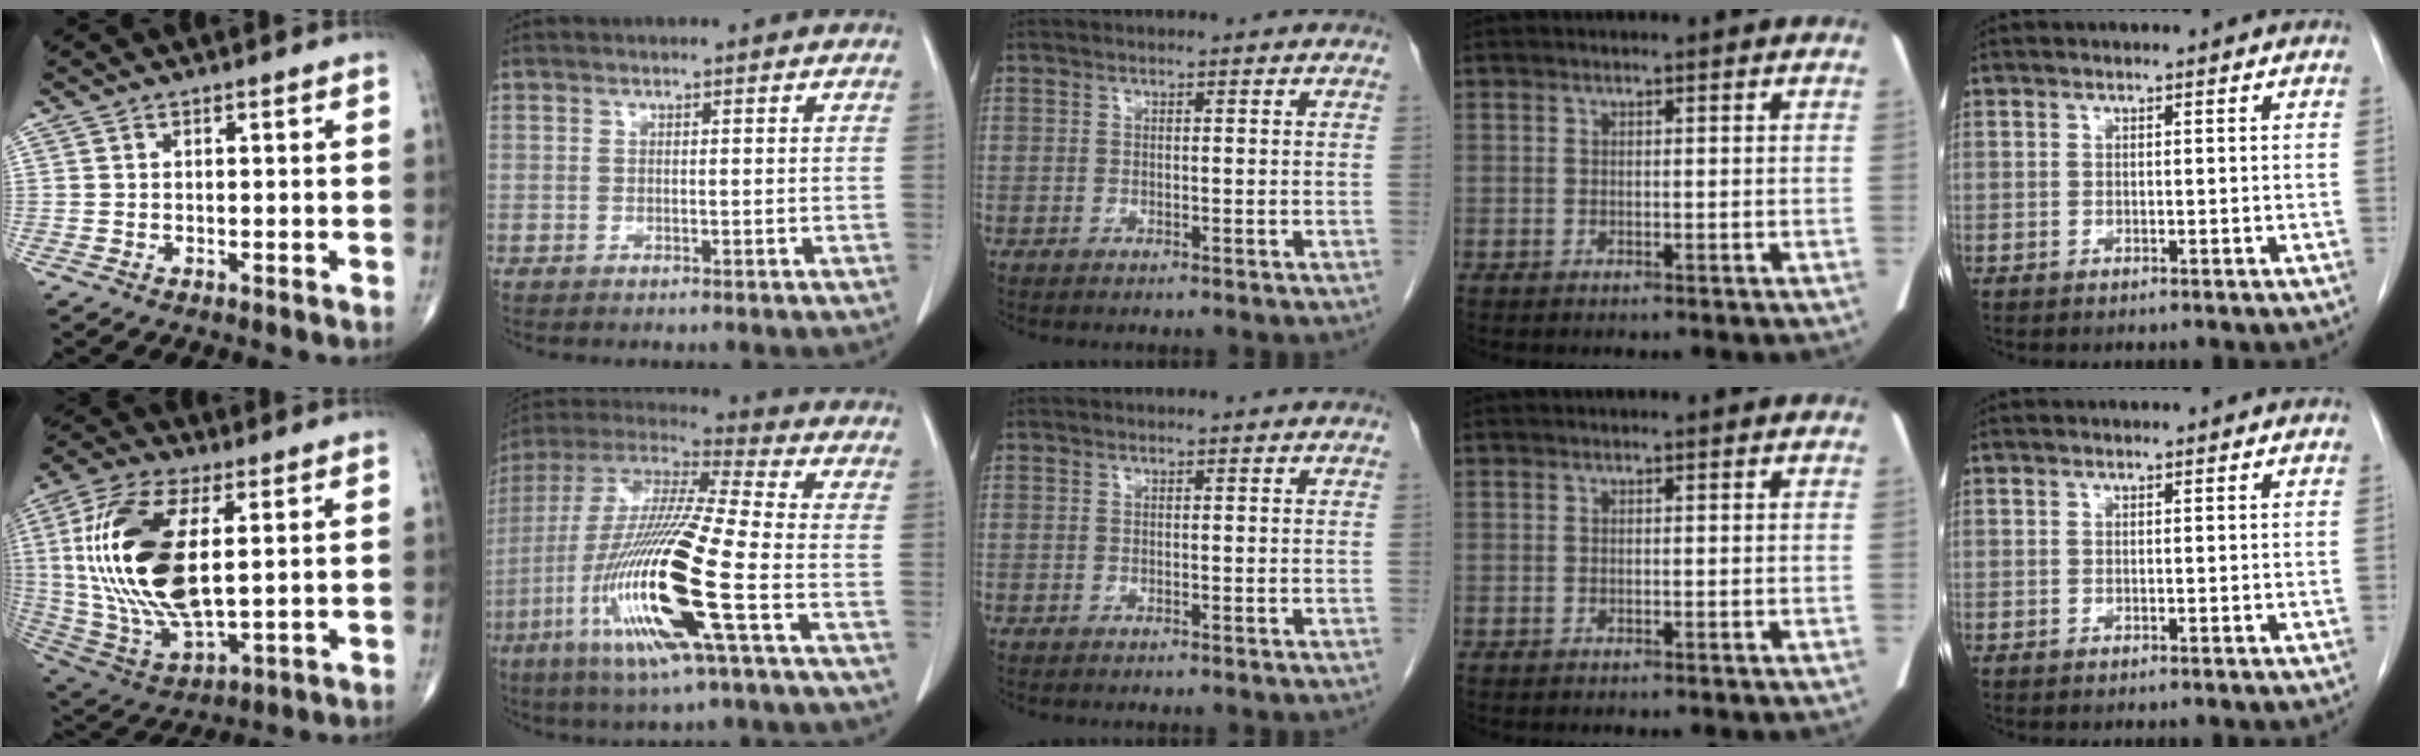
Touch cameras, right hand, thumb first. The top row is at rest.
{"thumb": {"total": 23.0, "force": [3.4, 10.4, 20.2], "torque": [-0.423, -0.018, 0.069]}, "index": {"total": 21.7, "force": [-7.0, 1.1, 20.5], "torque": [-0.445, -0.036, -0.141]}}